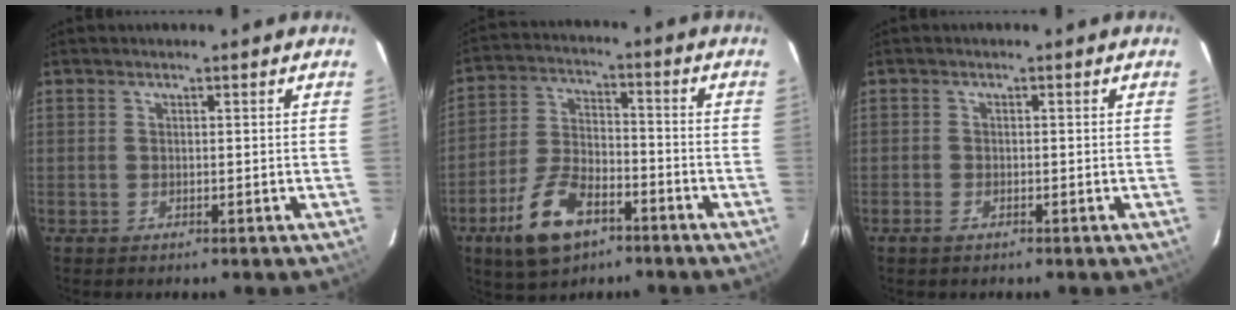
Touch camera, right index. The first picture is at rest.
{"total": 12.6, "force": [-7.2, 6.3, 8.2], "torque": [-0.179, 0.002, -0.128]}
{"total": 1.5, "force": [-1.1, 0.7, 0.8], "torque": [-0.018, -0.003, -0.022]}